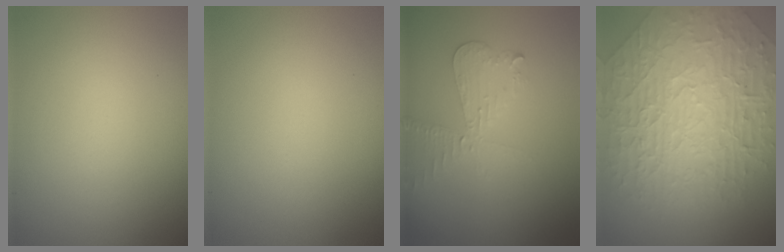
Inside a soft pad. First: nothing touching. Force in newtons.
{"total": 0.0}
{"total": 2.8, "press": 2.6, "slide": 0.9}
{"total": 9.1, "press": 6.8, "slide": 6.0}